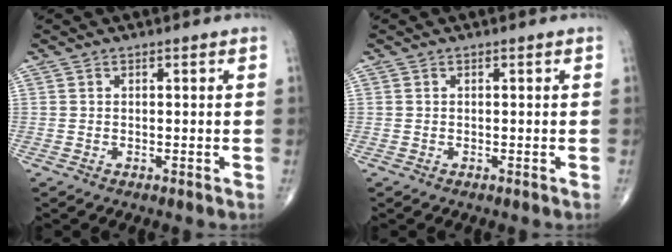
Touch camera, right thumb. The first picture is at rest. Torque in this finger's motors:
{"motor_torque": [-0.21, -0.48, -0.07, 0.00, 0.00]}